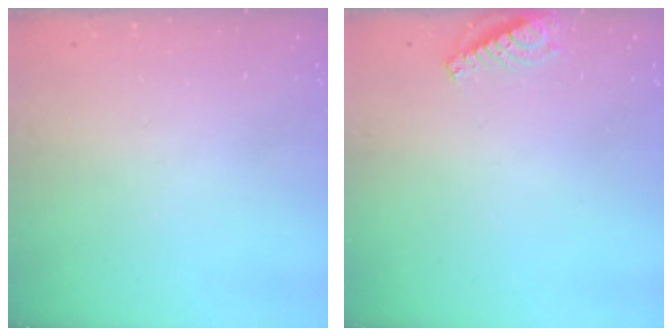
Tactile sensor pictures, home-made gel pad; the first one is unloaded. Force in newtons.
{"total": 6.1, "press": 6.1, "slide": 0.5}